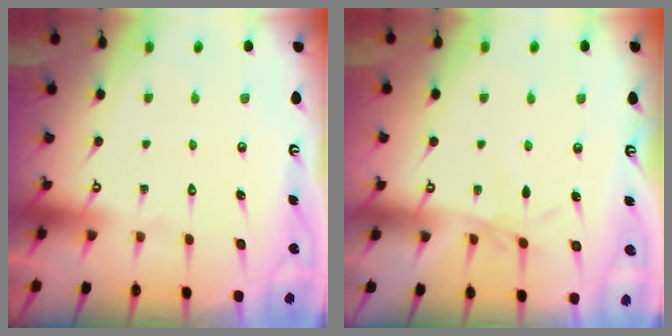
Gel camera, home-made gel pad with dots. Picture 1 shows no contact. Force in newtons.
{"total": 2.2, "press": 2.1, "slide": 0.5}